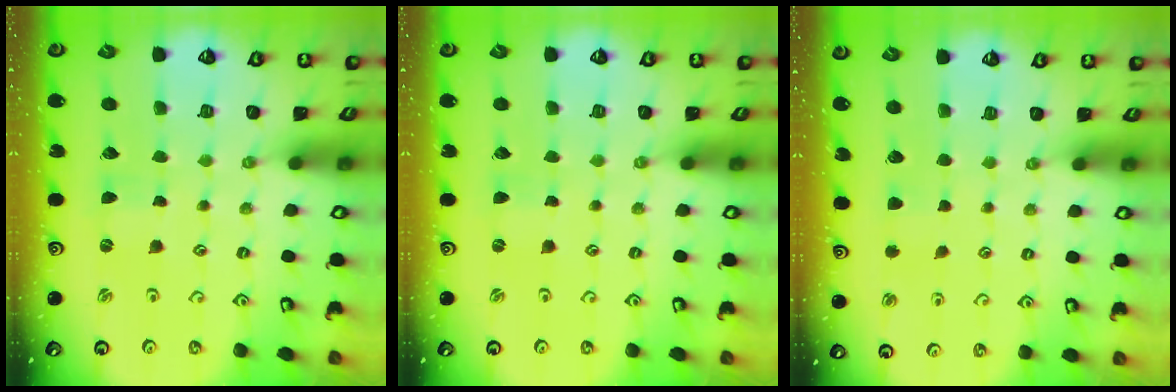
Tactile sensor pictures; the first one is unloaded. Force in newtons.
{"total": 0.0}
{"total": 3.3, "press": 3.3, "slide": 0.5}